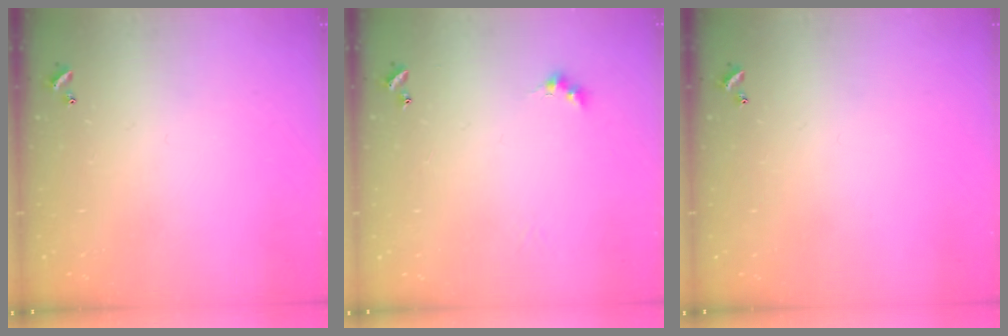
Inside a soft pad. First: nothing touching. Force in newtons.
{"total": 3.4, "press": 3.3, "slide": 0.7}
{"total": 0.0}